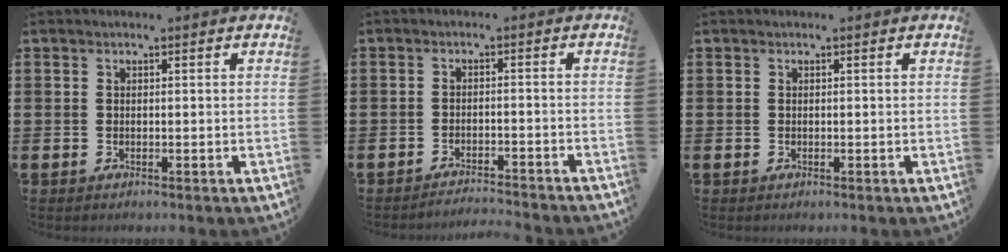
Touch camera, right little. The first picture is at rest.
{"total": 2.2, "force": [-2.2, -0.3, 0.0], "torque": [-0.002, 0.005, -0.048]}
{"total": 0.0}